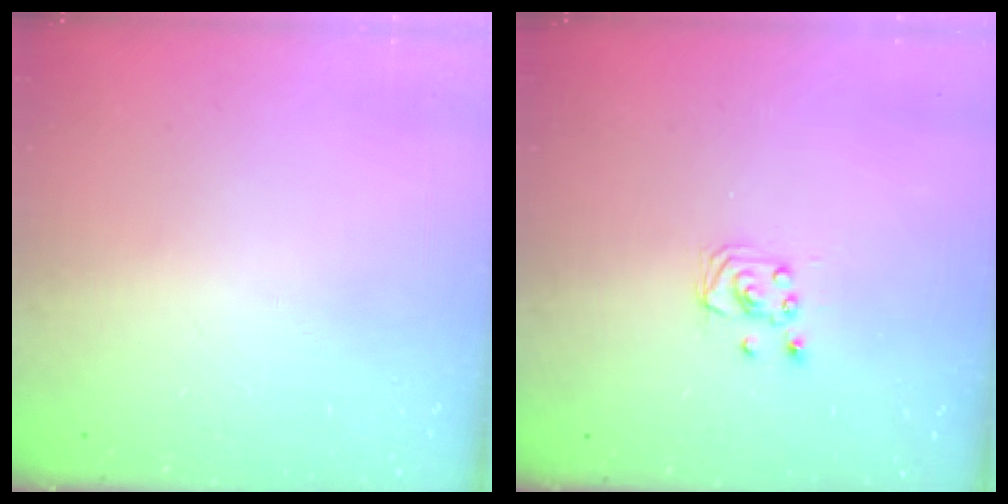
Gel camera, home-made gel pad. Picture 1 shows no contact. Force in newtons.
{"total": 2.3, "press": 2.2, "slide": 0.3}